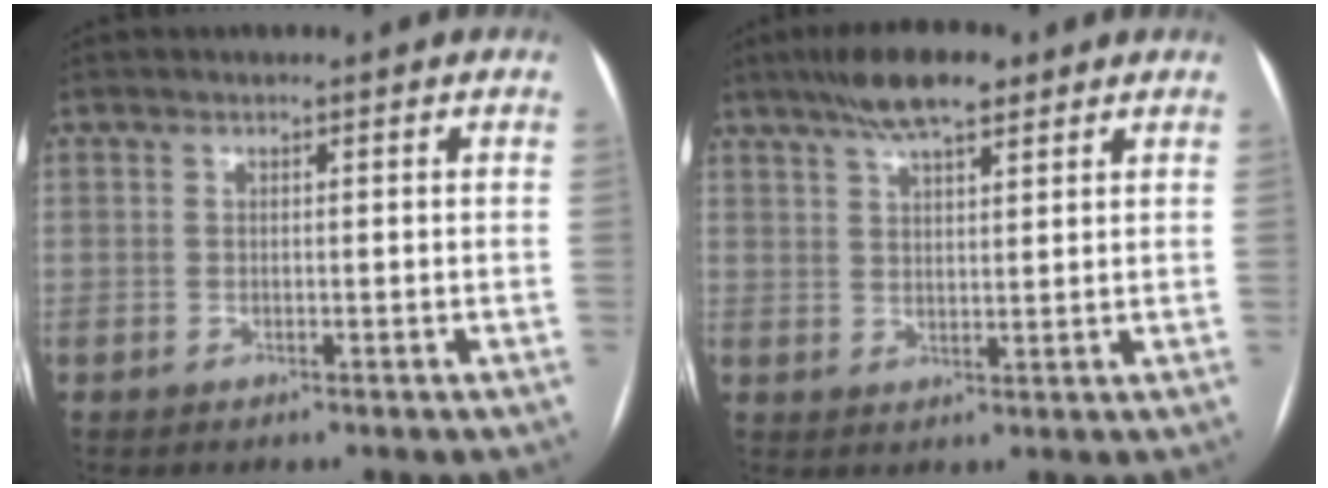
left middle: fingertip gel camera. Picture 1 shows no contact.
{"total": 7.8, "force": [5.6, 1.9, 5.1], "torque": [-0.096, 0.016, 0.094]}